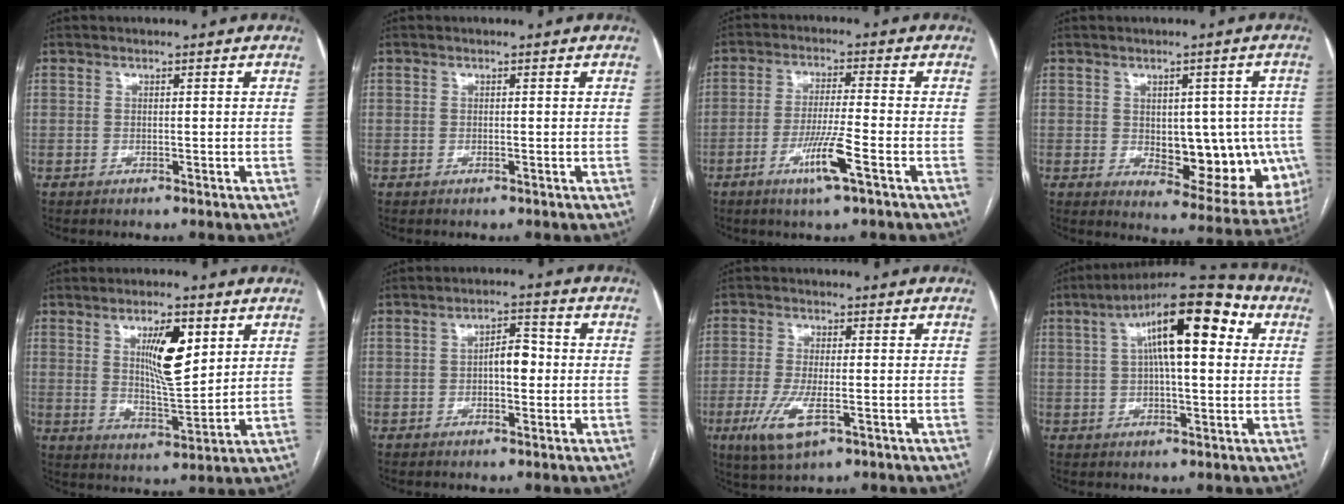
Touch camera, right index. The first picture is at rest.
{"total": 0.0}
{"total": 7.4, "force": [-3.4, -0.3, 6.5], "torque": [-0.124, -0.012, -0.064]}
{"total": 14.3, "force": [-1.5, 7.1, 12.3], "torque": [-0.127, 0.009, 0.003]}
{"total": 9.2, "force": [3.5, 2.2, 8.2], "torque": [-0.141, -0.003, 0.065]}
{"total": 4.3, "force": [-0.4, 2.0, 3.8], "torque": [-0.055, 0.015, -0.007]}
{"total": 7.2, "force": [-2.9, 1.9, 6.4], "torque": [-0.135, -0.018, -0.049]}
{"total": 15.6, "force": [4.7, 4.1, 14.2], "torque": [-0.222, 0.044, 0.066]}